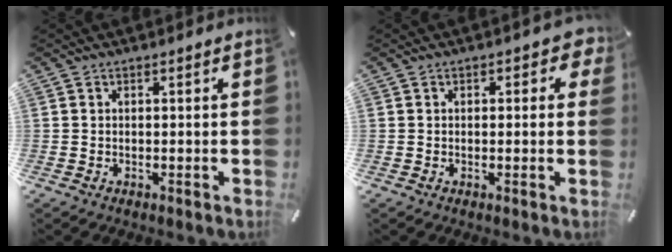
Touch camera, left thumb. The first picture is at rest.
{"total": 2.5, "force": [0.5, 1.8, 1.6], "torque": [-0.007, 0.001, 0.001]}